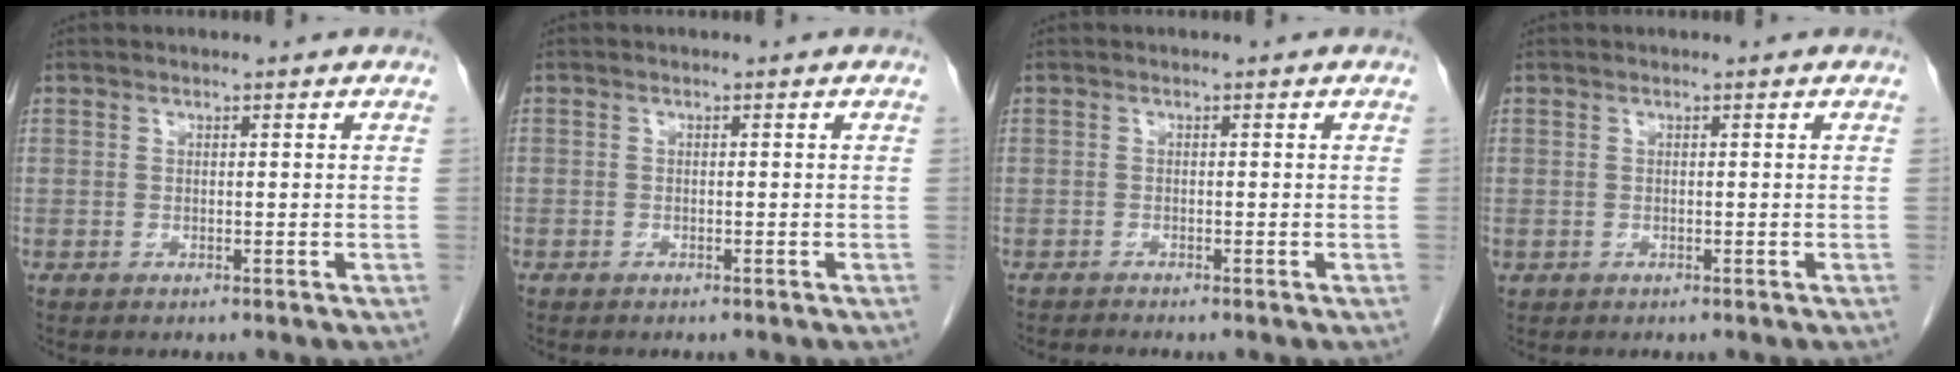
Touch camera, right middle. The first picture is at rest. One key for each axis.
{"total": 0.6, "fx": -0.4, "fy": 0.5, "fz": 0.0, "tx": -0.007, "ty": 0.003, "tz": -0.009}
{"total": 0.7, "fx": -0.6, "fy": -0.3, "fz": -0.1, "tx": -0.003, "ty": -0.006, "tz": -0.013}
{"total": 0.0}